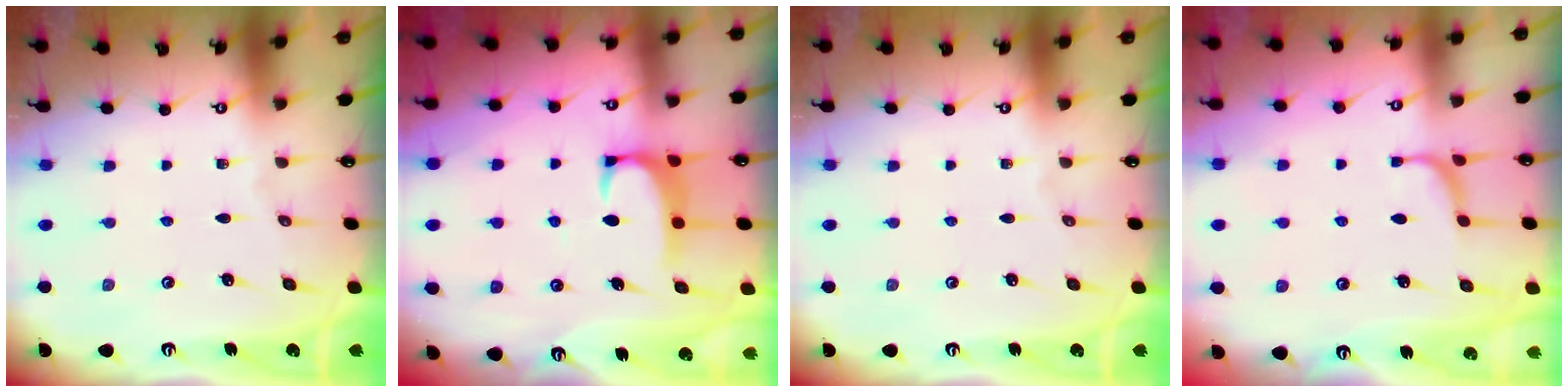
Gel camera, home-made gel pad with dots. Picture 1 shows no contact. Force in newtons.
{"total": 2.0, "press": 2.0, "slide": 0.3}
{"total": 0.0}
{"total": 3.9, "press": 3.9, "slide": 0.3}